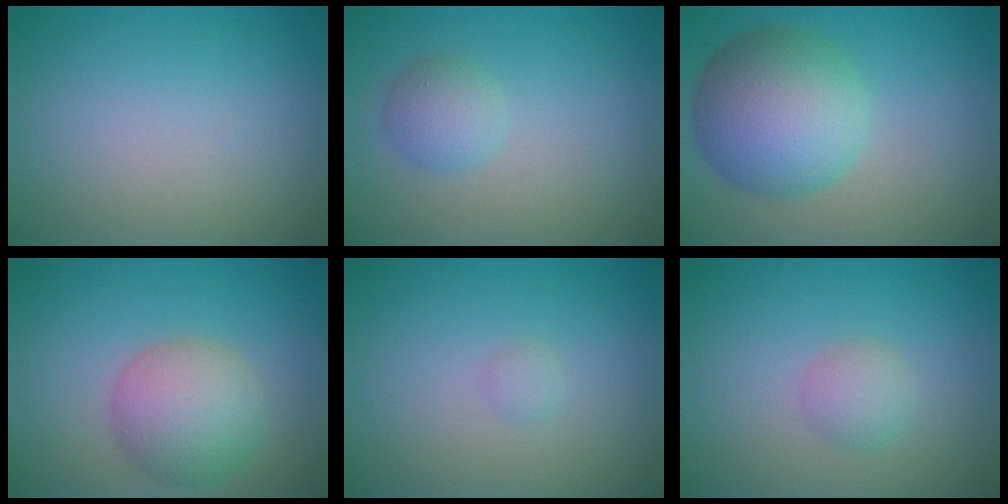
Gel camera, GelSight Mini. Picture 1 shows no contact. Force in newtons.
{"total": 2.2, "press": 2.2, "slide": 0.1}
{"total": 8.3, "press": 8.3, "slide": 0.1}
{"total": 5.4, "press": 5.4, "slide": 0.2}
{"total": 0.6, "press": 0.6, "slide": 0.0}
{"total": 1.7, "press": 1.7, "slide": 0.1}